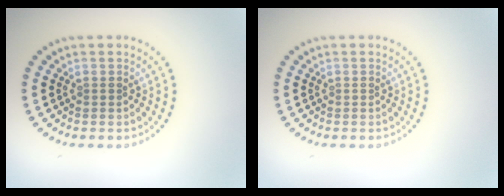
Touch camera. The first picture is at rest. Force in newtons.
{"total": 0.0}